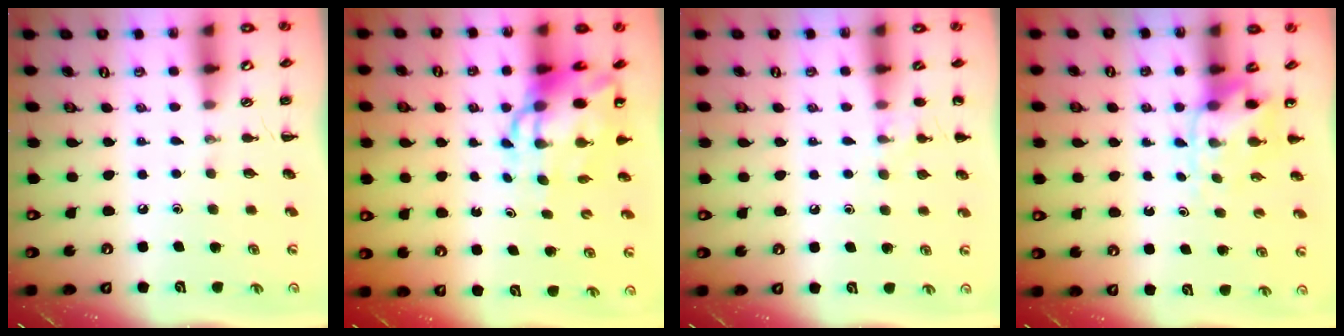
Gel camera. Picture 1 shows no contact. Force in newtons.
{"total": 10.1, "press": 9.7, "slide": 2.7}
{"total": 7.4, "press": 7.0, "slide": 2.1}
{"total": 4.6, "press": 4.6, "slide": 0.5}